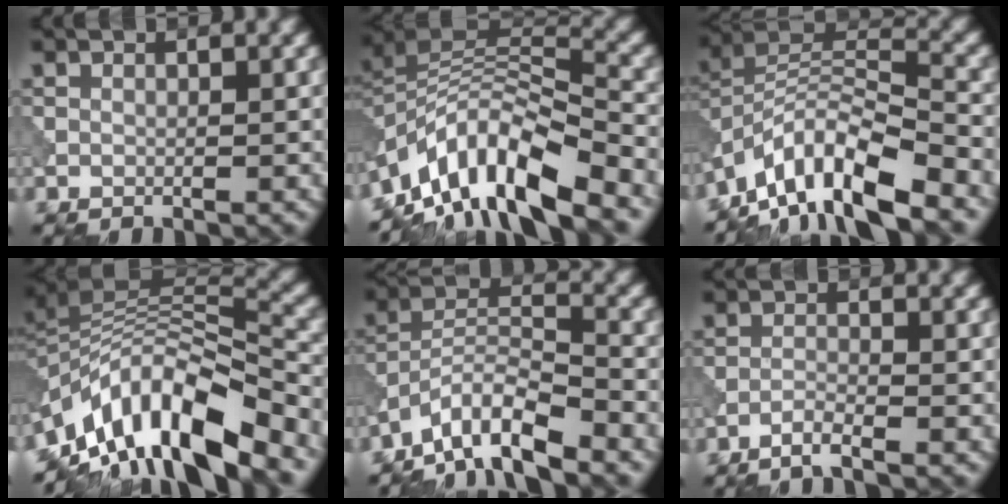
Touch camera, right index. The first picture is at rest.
{"total": 10.9, "force": [-7.1, 3.9, 7.4], "torque": [-0.125, 0.014, -0.135]}
{"total": 10.7, "force": [-7.5, 3.3, 6.8], "torque": [-0.106, 0.010, -0.151]}
{"total": 12.0, "force": [-7.1, 4.7, 8.4], "torque": [-0.146, 0.018, -0.135]}
{"total": 6.7, "force": [-5.5, 1.4, 3.6], "torque": [-0.058, 0.006, -0.108]}
{"total": 1.7, "force": [-1.3, 0.1, 1.0], "torque": [-0.016, 0.004, -0.035]}